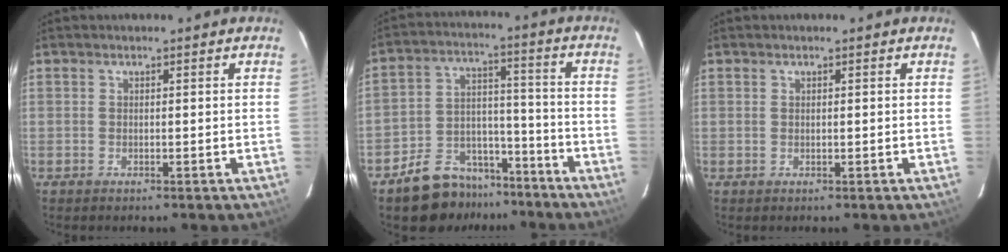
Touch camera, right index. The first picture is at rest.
{"total": 11.9, "force": [-9.3, 6.7, 3.0], "torque": [-0.065, 0.051, -0.129]}
{"total": 0.0}